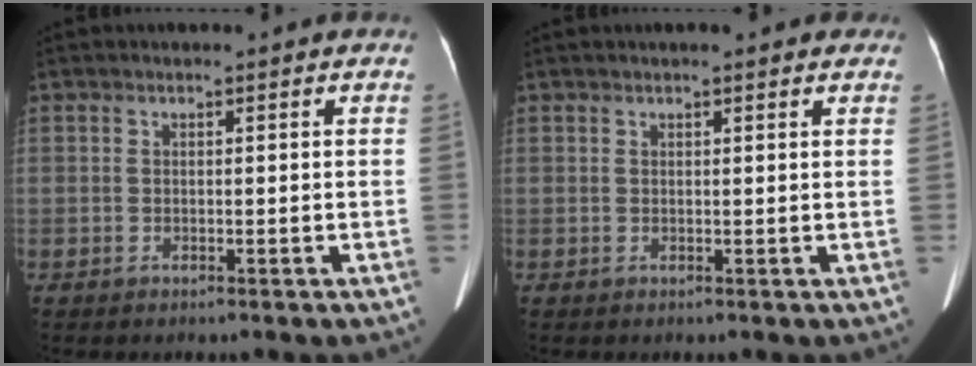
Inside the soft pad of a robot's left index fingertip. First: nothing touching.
{"total": 3.3, "force": [2.5, 0.7, 2.0], "torque": [-0.019, 0.019, 0.028]}